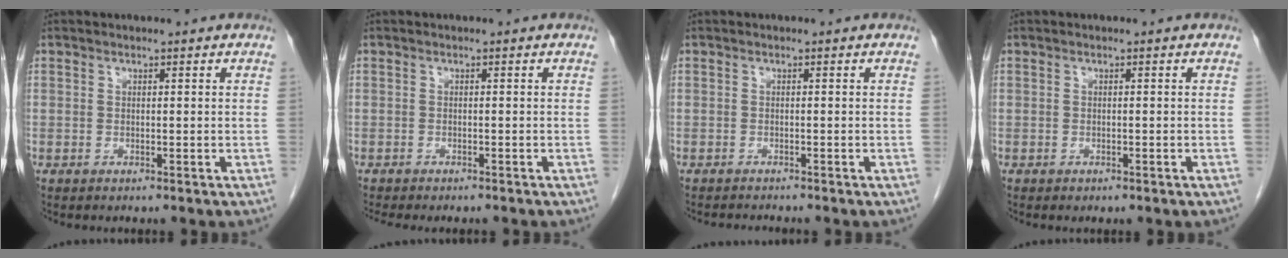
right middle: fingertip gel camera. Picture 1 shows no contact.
{"total": 5.4, "force": [-4.7, 1.2, 2.2], "torque": [-0.024, -0.006, -0.066]}
{"total": 1.8, "force": [-1.8, -0.1, 0.2], "torque": [-0.004, -0.006, -0.027]}
{"total": 3.3, "force": [-1.7, 2.6, 1.1], "torque": [-0.011, 0.007, -0.011]}